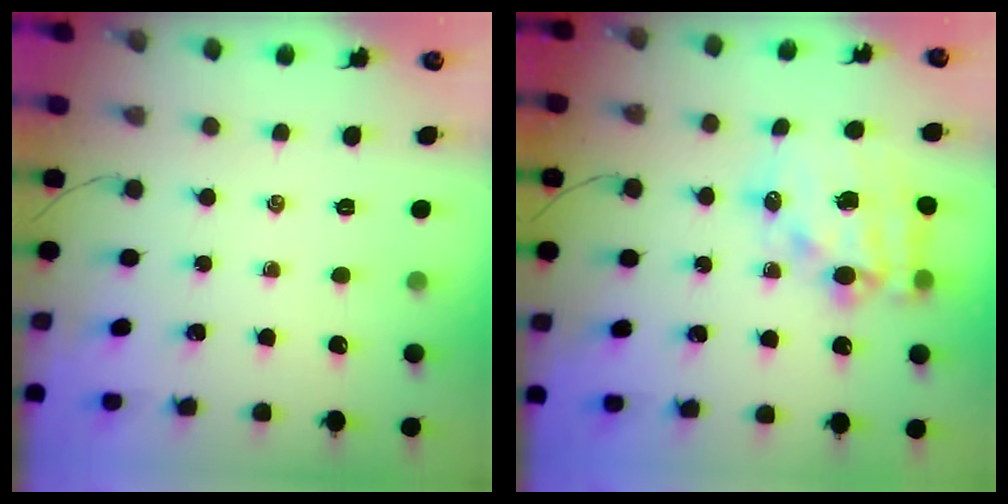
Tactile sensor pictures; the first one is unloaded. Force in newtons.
{"total": 14.9, "press": 14.6, "slide": 3.0}